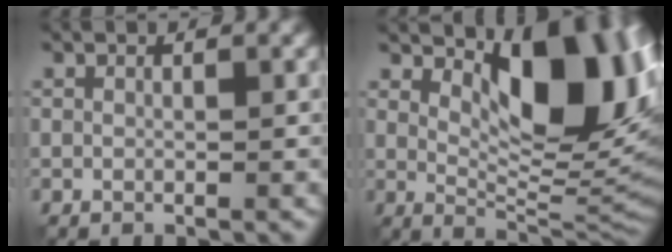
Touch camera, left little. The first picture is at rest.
{"total": 10.9, "force": [4.1, 4.7, 9.0], "torque": [-0.124, -0.003, 0.070]}